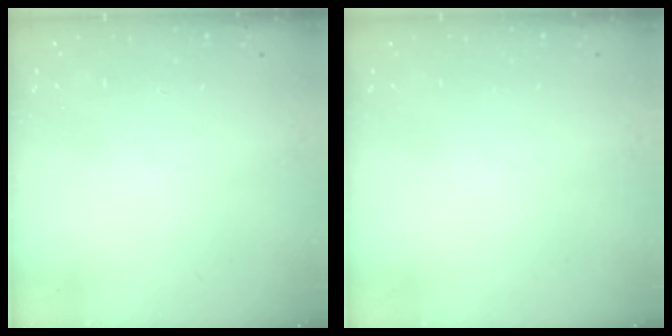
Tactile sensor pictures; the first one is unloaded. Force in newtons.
{"total": 0.0}